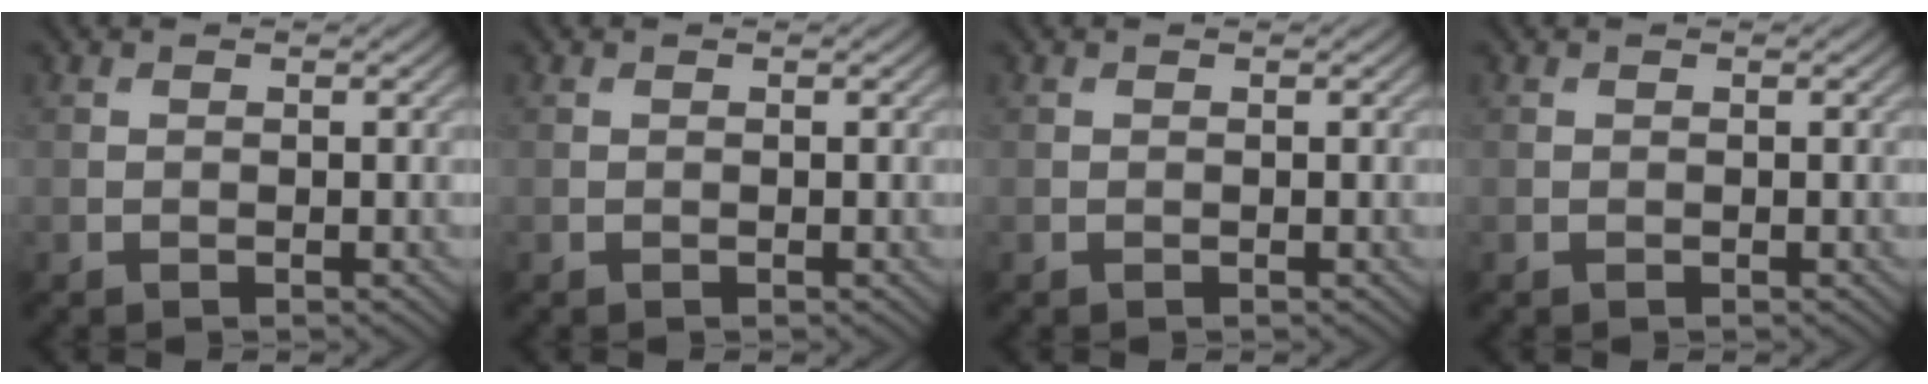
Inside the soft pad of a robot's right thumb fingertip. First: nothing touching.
{"total": 0.0}
{"total": 0.0}
{"total": 0.0}